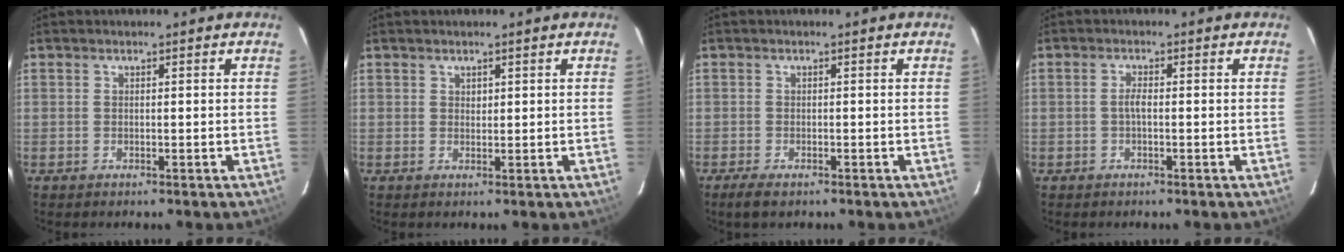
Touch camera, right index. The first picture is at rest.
{"total": 0.8, "force": [0.6, 0.5, 0.1], "torque": [0.000, 0.002, 0.012]}
{"total": 2.7, "force": [-2.0, 1.0, 1.6], "torque": [-0.038, -0.010, -0.036]}
{"total": 1.5, "force": [-0.4, 0.4, 1.4], "torque": [-0.028, 0.004, -0.008]}